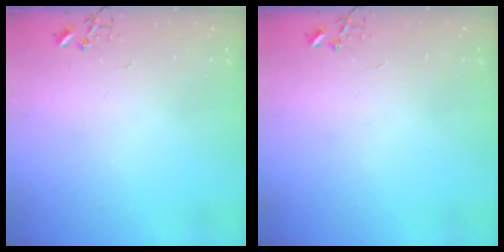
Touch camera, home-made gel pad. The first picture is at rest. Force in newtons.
{"total": 0.0}